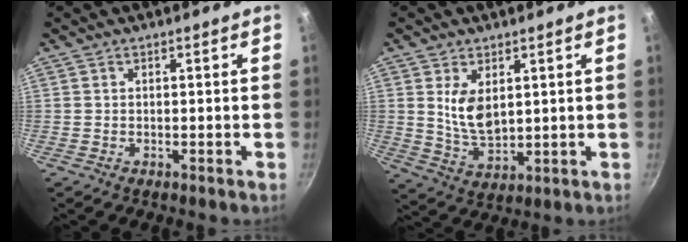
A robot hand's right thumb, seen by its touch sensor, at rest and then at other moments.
{"total": 7.8, "force": [2.3, 4.4, 6.0], "torque": [-0.100, -0.027, 0.054]}